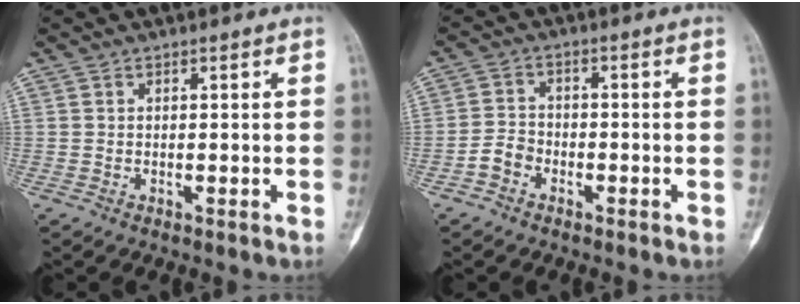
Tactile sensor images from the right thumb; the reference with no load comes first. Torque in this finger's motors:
{"motor_torque": [0.55, -0.29, 0.43, -0.25, 0.05]}